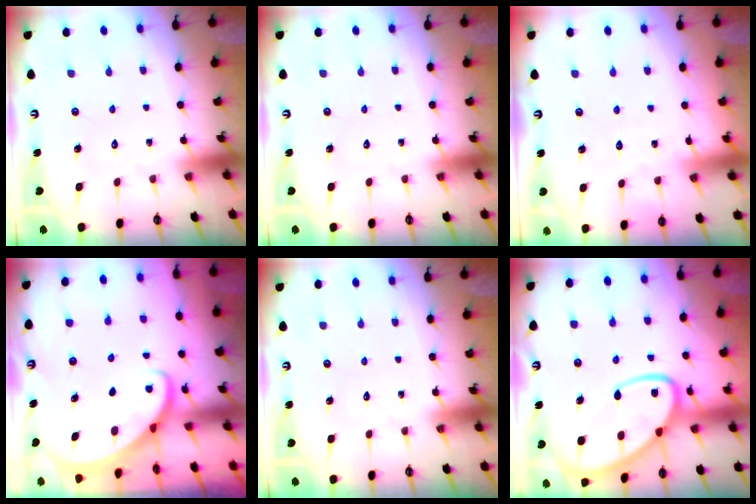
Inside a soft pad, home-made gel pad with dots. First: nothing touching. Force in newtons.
{"total": 0.0}
{"total": 2.6, "press": 2.6, "slide": 0.4}
{"total": 2.5, "press": 2.5, "slide": 0.2}
{"total": 0.0}
{"total": 16.2, "press": 16.1, "slide": 1.7}